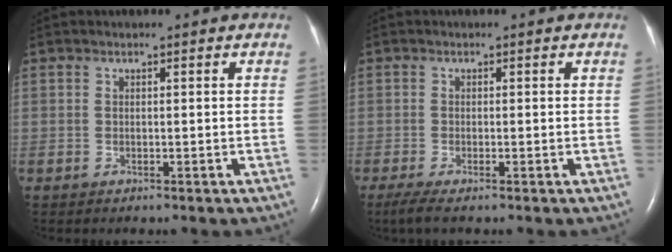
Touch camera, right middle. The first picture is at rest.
{"total": 2.2, "force": [-1.5, 0.2, 1.6], "torque": [-0.036, -0.008, -0.033]}